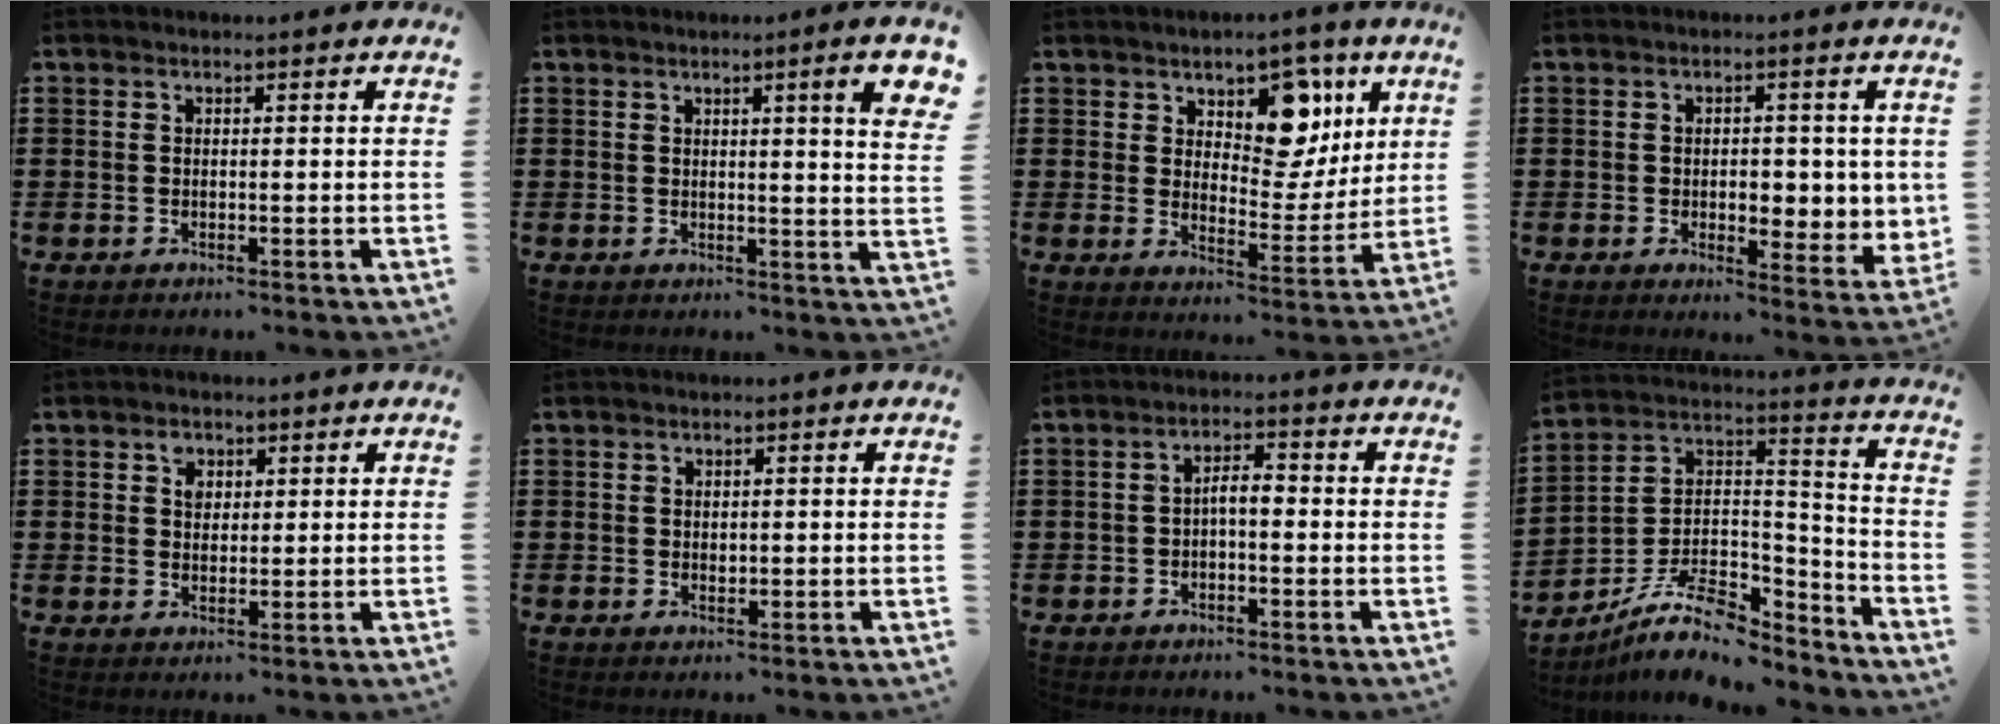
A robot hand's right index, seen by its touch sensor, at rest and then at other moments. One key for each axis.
{"total": 6.0, "fx": 2.6, "fy": 0.1, "fz": 5.5, "tx": -0.083, "ty": -0.007, "tz": 0.036}
{"total": 9.7, "fx": 5.9, "fy": 5.7, "fz": 5.2, "tx": -0.084, "ty": -0.027, "tz": 0.099}
{"total": 4.2, "fx": 0.1, "fy": 2.6, "fz": 3.3, "tx": -0.047, "ty": 0.000, "tz": -0.004}
{"total": 2.3, "fx": 1.1, "fy": 1.8, "fz": 1.0, "tx": -0.026, "ty": 0.008, "tz": 0.020}
{"total": 0.6, "fx": 0.2, "fy": 0.5, "fz": 0.3, "tx": -0.008, "ty": 0.001, "tz": 0.004}
{"total": 2.6, "fx": -0.7, "fy": 0.9, "fz": 2.4, "tx": -0.045, "ty": 0.008, "tz": -0.016}
{"total": 10.8, "fx": -8.1, "fy": 4.3, "fz": 5.7, "tx": -0.113, "ty": 0.023, "tz": -0.154}